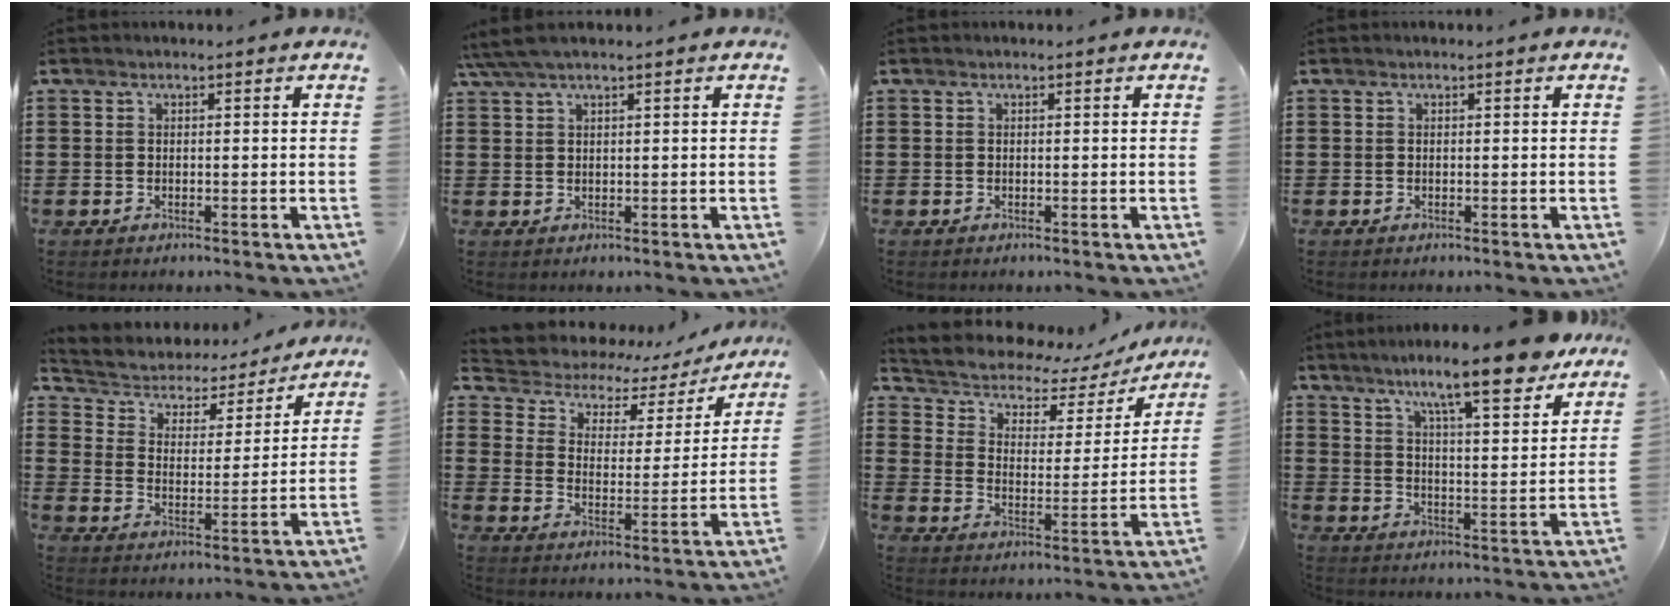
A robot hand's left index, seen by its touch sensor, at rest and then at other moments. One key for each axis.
{"total": 2.5, "fx": 1.5, "fy": 0.1, "fz": 2.0, "tx": -0.048, "ty": -0.002, "tz": 0.026}
{"total": 0.0}
{"total": 0.0}
{"total": 3.3, "fx": 2.8, "fy": 1.7, "fz": 0.1, "tx": -0.027, "ty": -0.024, "tz": 0.038}
{"total": 3.8, "fx": 3.0, "fy": 2.1, "fz": 1.2, "tx": -0.047, "ty": -0.025, "tz": 0.040}
{"total": 5.5, "fx": 4.7, "fy": 2.1, "fz": 1.8, "tx": -0.062, "ty": -0.031, "tz": 0.075}
{"total": 11.1, "fx": 8.8, "fy": 0.7, "fz": 6.7, "tx": -0.123, "ty": -0.045, "tz": 0.143}